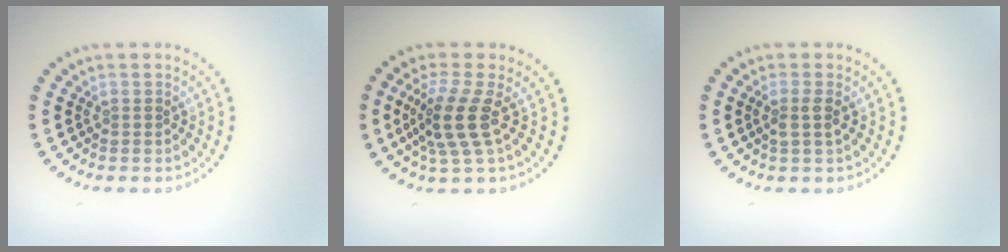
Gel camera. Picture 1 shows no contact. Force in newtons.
{"total": 3.9, "press": 3.1, "slide": 2.4}
{"total": 1.5, "press": 1.2, "slide": 0.9}